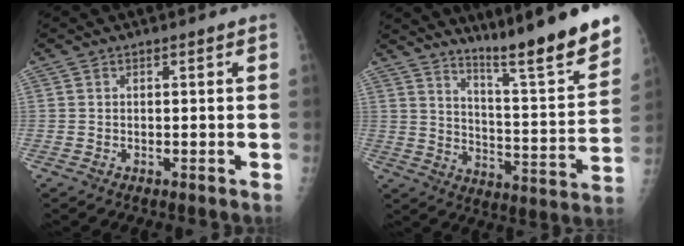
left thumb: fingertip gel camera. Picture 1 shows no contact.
{"total": 18.4, "force": [14.9, -0.1, 10.8], "torque": [-0.137, -0.114, 0.226]}